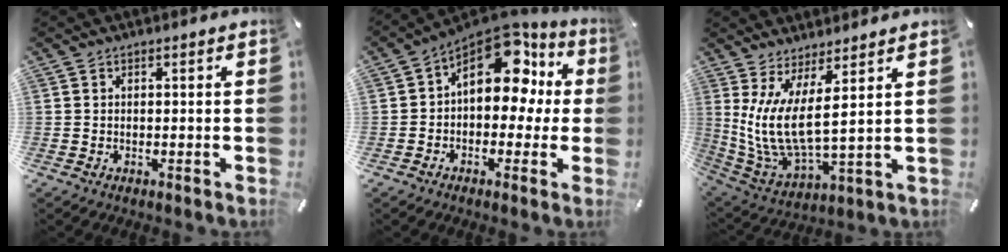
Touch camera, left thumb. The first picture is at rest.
{"total": 16.2, "force": [6.0, 10.3, 11.0], "torque": [-0.139, -0.039, 0.101]}
{"total": 10.3, "force": [3.7, 3.5, 8.9], "torque": [-0.209, -0.033, 0.073]}